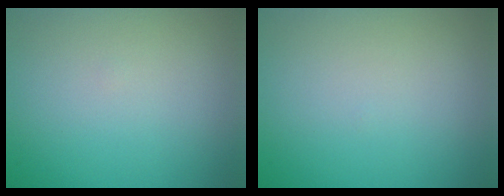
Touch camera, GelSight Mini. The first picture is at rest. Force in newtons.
{"total": 0.0}